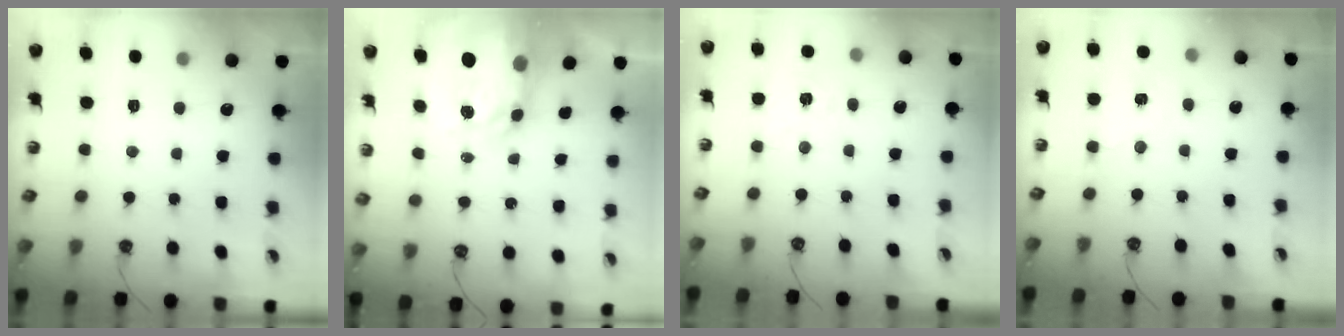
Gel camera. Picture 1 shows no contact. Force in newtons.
{"total": 8.5, "press": 8.5, "slide": 0.7}
{"total": 6.3, "press": 6.3, "slide": 0.5}
{"total": 3.7, "press": 3.7, "slide": 0.4}